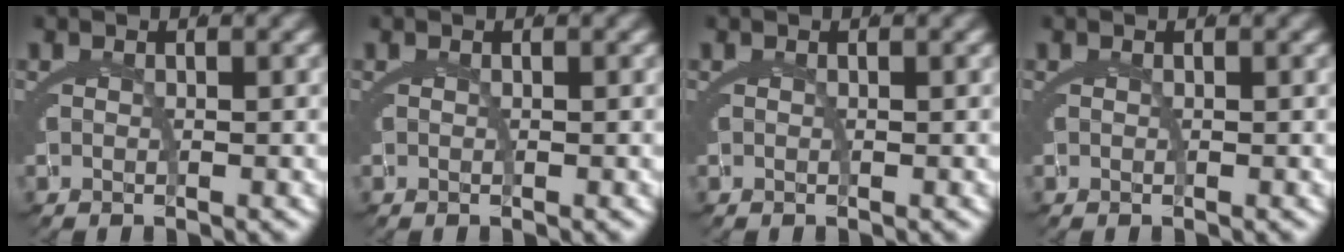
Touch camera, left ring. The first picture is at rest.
{"total": 0.0}
{"total": 0.0}
{"total": 0.0}